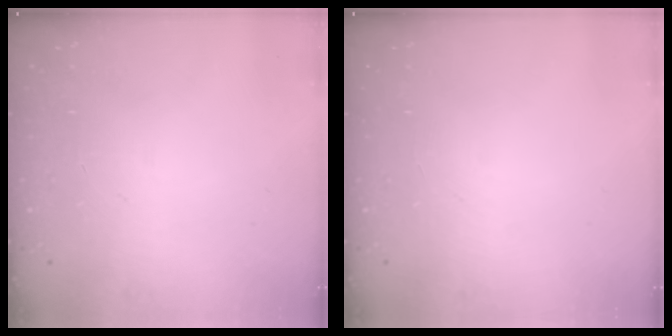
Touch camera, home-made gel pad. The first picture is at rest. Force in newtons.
{"total": 0.0}